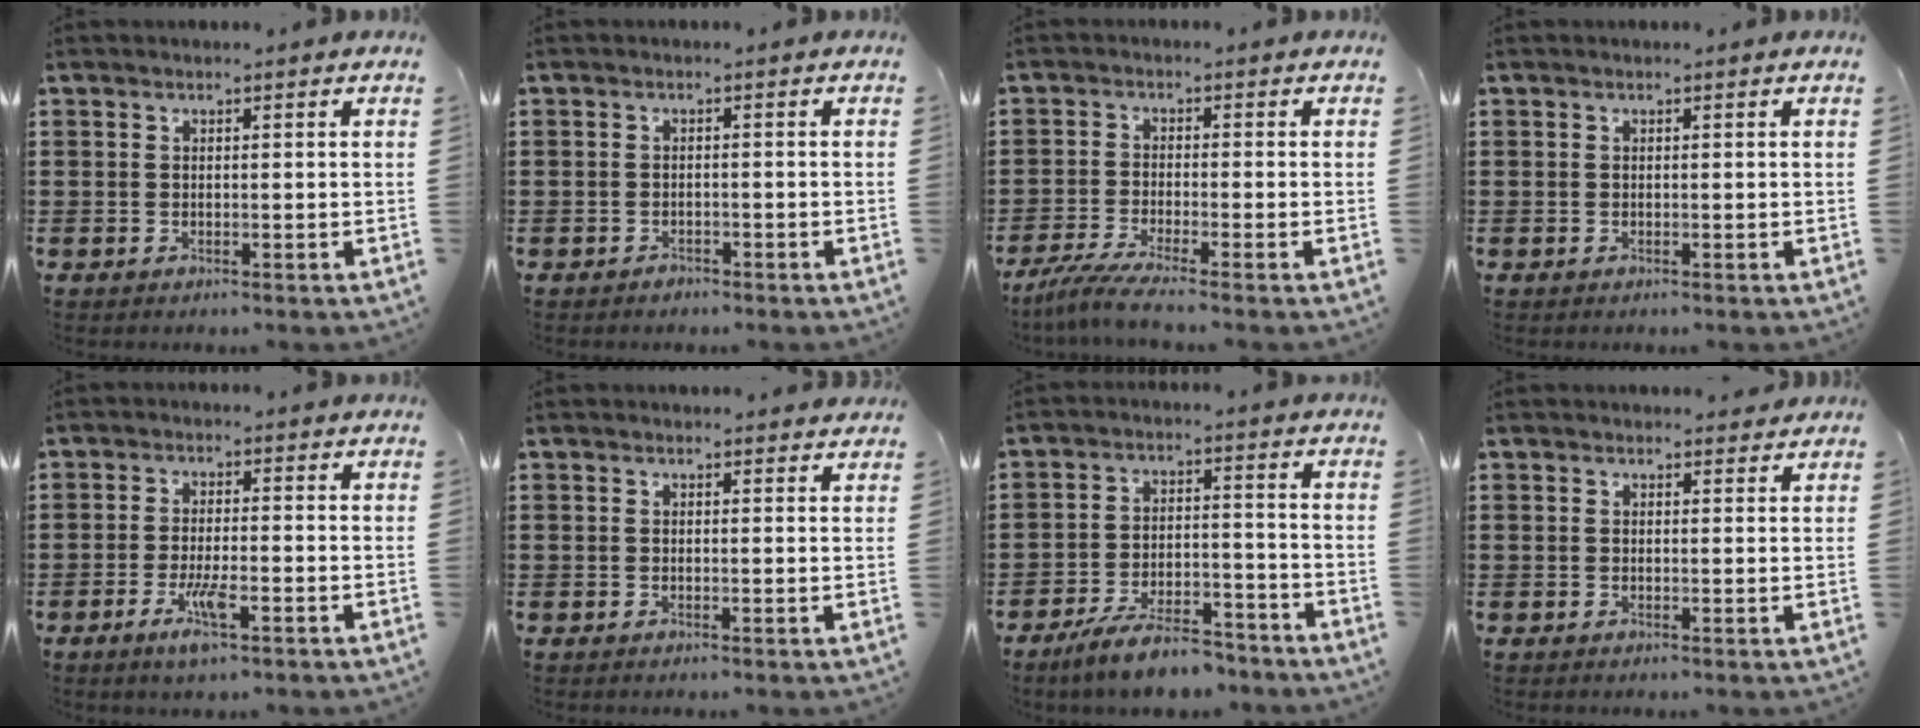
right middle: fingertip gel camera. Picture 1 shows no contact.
{"total": 1.1, "force": [-1.0, 0.4, 0.1], "torque": [-0.004, 0.003, -0.024]}
{"total": 4.0, "force": [-3.3, -0.3, 2.1], "torque": [-0.059, -0.019, -0.069]}
{"total": 0.0}
{"total": 5.0, "force": [-2.3, 1.1, 4.3], "torque": [-0.089, -0.008, -0.043]}
{"total": 0.7, "force": [0.7, 0.3, 0.0], "torque": [0.004, -0.003, 0.012]}
{"total": 7.9, "force": [-6.8, 1.5, 3.7], "torque": [-0.069, 0.011, -0.130]}
{"total": 1.2, "force": [1.1, 0.5, -0.1], "torque": [0.005, -0.001, 0.021]}